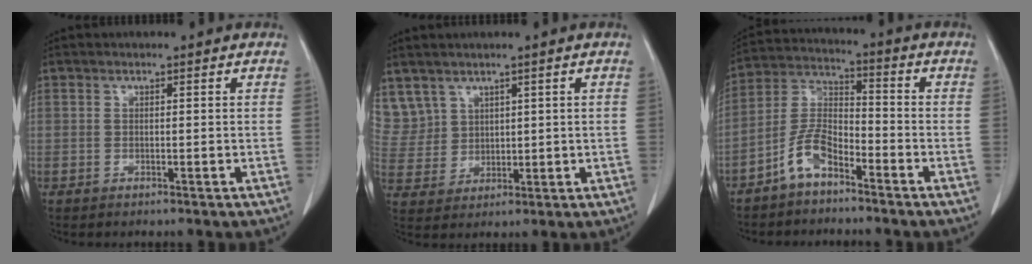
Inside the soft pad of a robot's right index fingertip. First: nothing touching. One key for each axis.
{"total": 8.1, "fx": 5.1, "fy": 6.2, "fz": 0.9, "tx": -0.032, "ty": 0.022, "tz": 0.124}
{"total": 7.5, "fx": -4.9, "fy": 3.0, "fz": 4.8, "tx": -0.113, "ty": 0.011, "tz": -0.105}